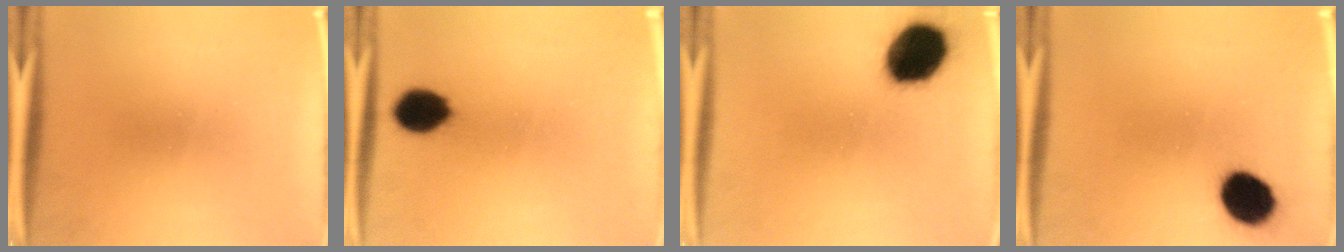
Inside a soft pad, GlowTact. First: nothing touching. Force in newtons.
{"total": 8.9}
{"total": 15.8}
{"total": 10.3}